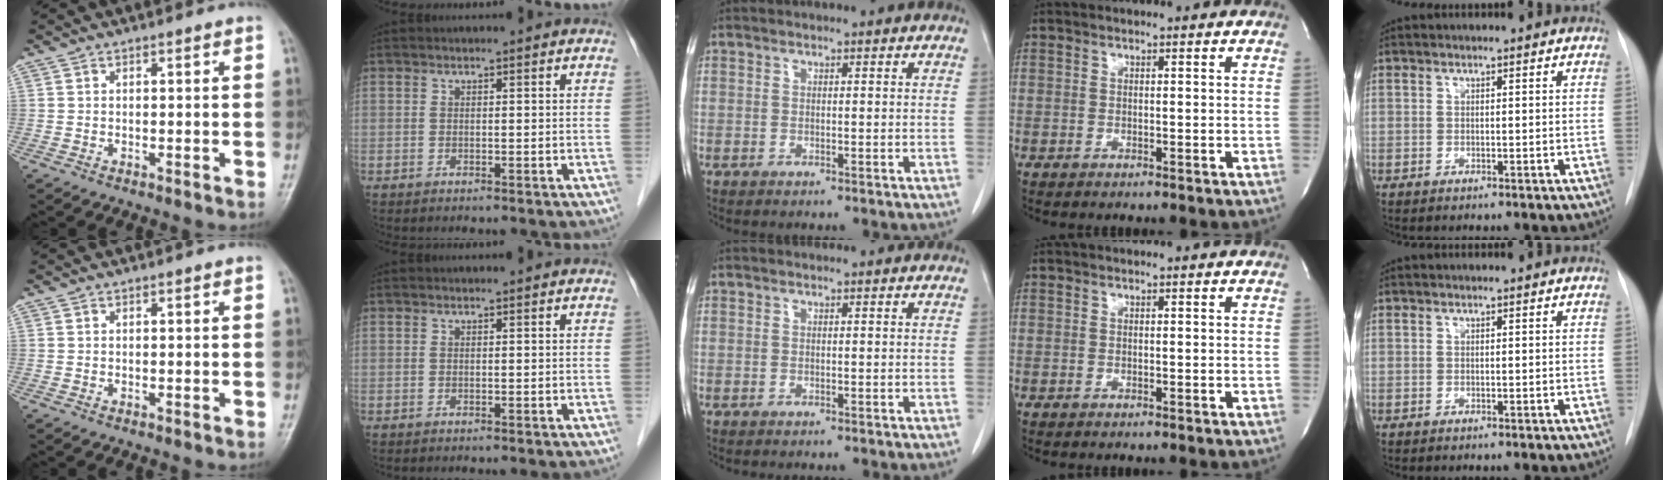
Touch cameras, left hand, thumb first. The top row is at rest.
{}